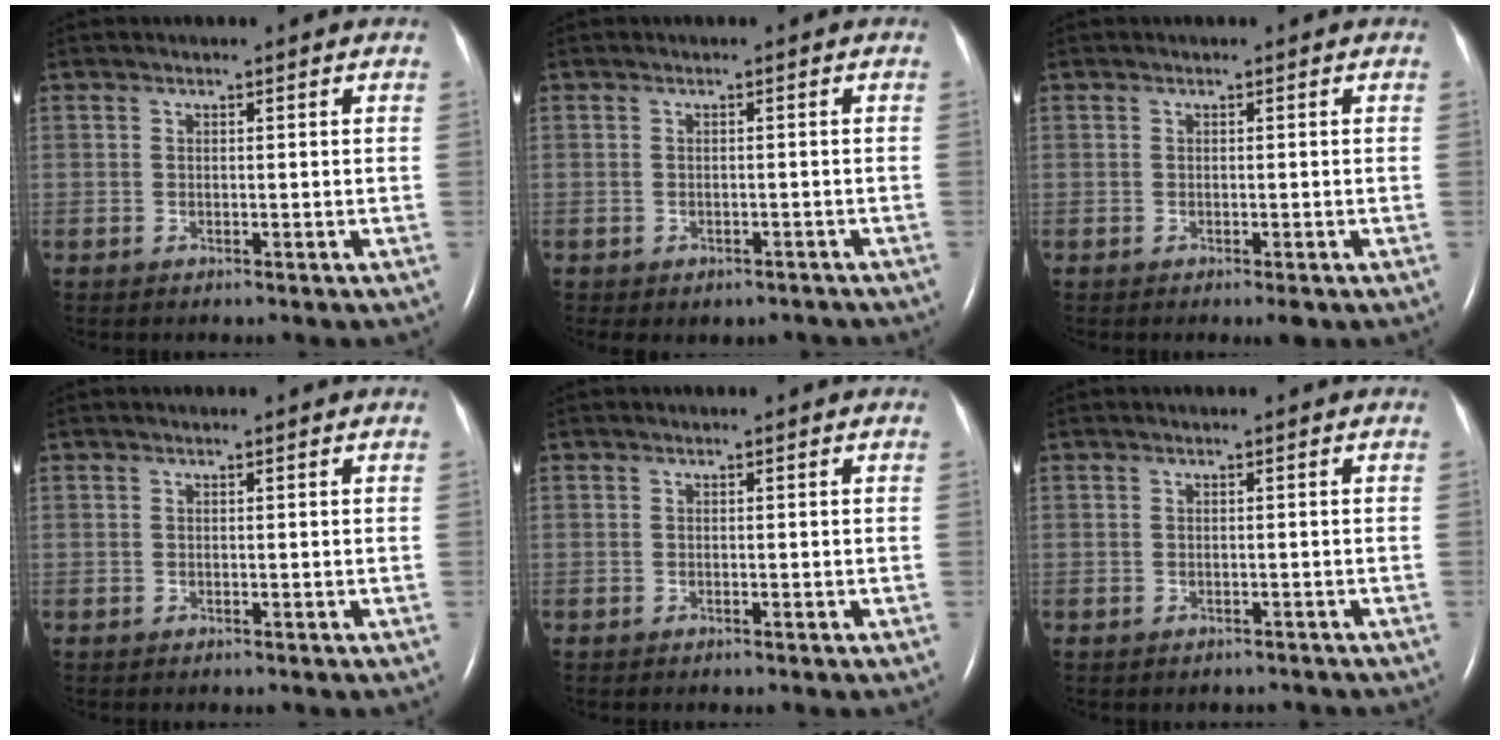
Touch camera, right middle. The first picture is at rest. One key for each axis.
{"total": 3.5, "fx": -2.7, "fy": 2.0, "fz": 0.9, "tx": -0.006, "ty": 0.008, "tz": -0.029}
{"total": 1.3, "fx": -0.7, "fy": 0.2, "fz": 1.0, "tx": -0.014, "ty": -0.004, "tz": -0.008}
{"total": 0.0}
{"total": 0.0}
{"total": 1.5, "fx": -1.3, "fy": 0.7, "fz": 0.1, "tx": -0.006, "ty": 0.000, "tz": -0.017}